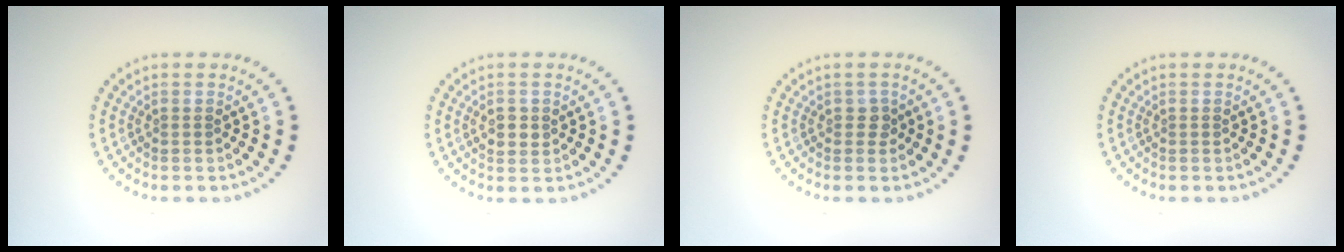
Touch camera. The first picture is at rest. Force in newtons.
{"total": 1.5, "press": 1.5, "slide": 0.2}
{"total": 1.0, "press": 0.9, "slide": 0.4}
{"total": 0.0}